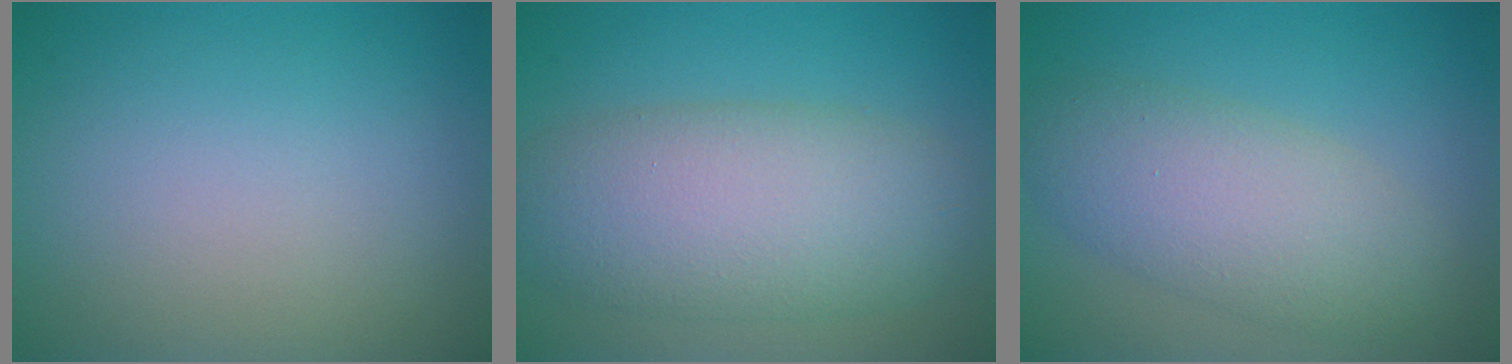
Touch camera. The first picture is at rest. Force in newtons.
{"total": 7.8, "press": 7.8, "slide": 0.3}
{"total": 5.6, "press": 5.6, "slide": 0.2}